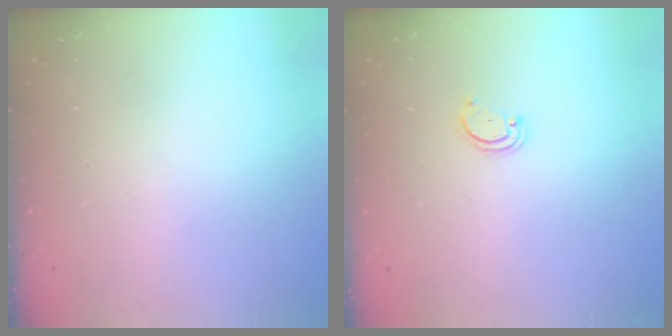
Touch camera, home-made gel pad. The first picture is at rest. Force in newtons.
{"total": 1.8, "press": 1.8, "slide": 0.2}